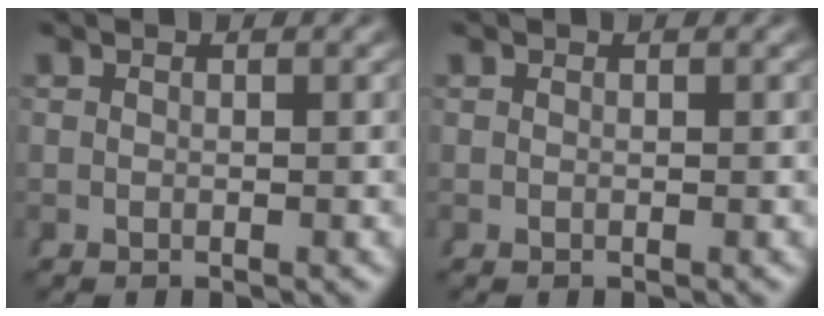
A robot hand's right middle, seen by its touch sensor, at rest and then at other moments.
{"total": 0.0}